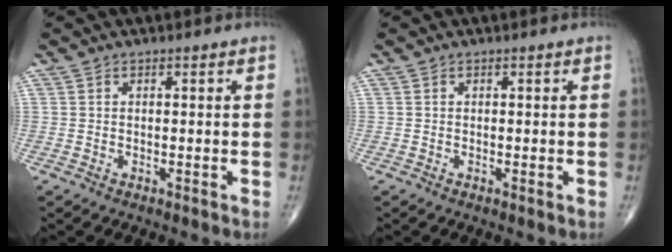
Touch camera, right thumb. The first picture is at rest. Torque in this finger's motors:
{"motor_torque": [-0.34, 0.18, -0.28, -0.22, 0.03]}